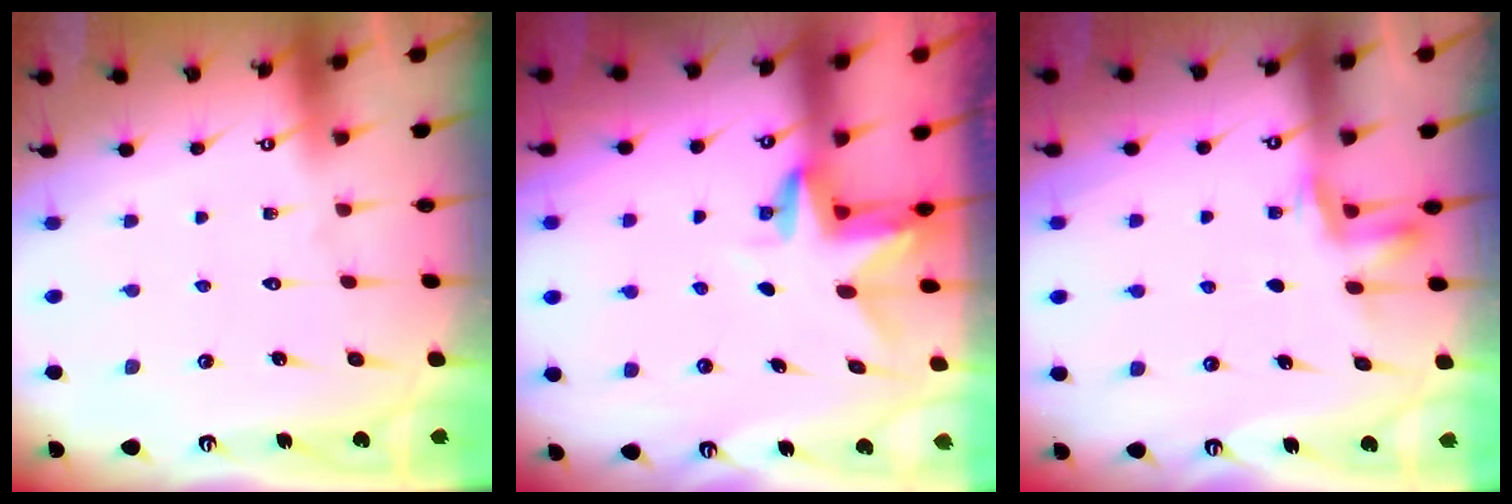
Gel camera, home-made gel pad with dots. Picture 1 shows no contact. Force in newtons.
{"total": 2.9, "press": 2.9, "slide": 0.2}
{"total": 3.0, "press": 2.9, "slide": 0.6}